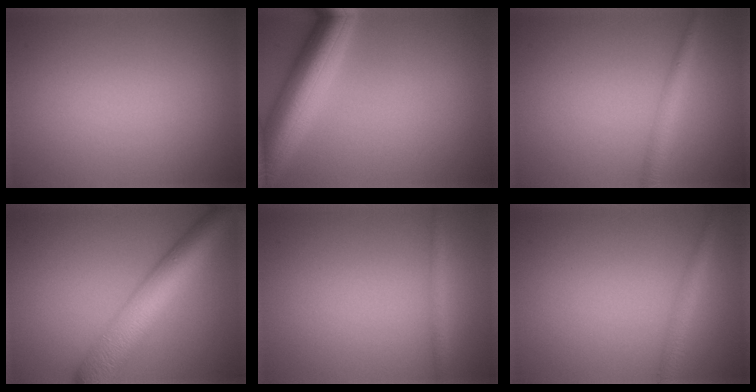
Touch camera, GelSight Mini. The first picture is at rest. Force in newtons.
{"total": 8.0, "press": 8.0, "slide": 0.4}
{"total": 2.0, "press": 2.0, "slide": 0.0}
{"total": 8.0, "press": 8.0, "slide": 0.4}
{"total": 1.5, "press": 1.5, "slide": 0.0}
{"total": 2.2, "press": 2.2, "slide": 0.1}